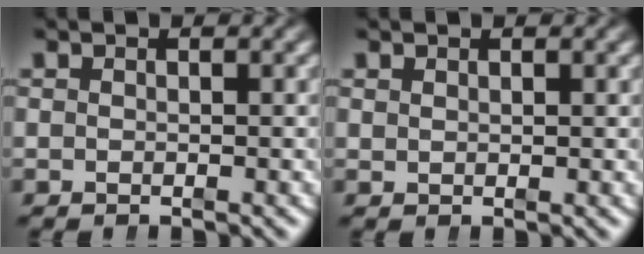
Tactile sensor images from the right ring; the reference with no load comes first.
{"total": 1.0, "force": [0.6, -0.8, -0.1], "torque": [0.014, -0.002, 0.017]}